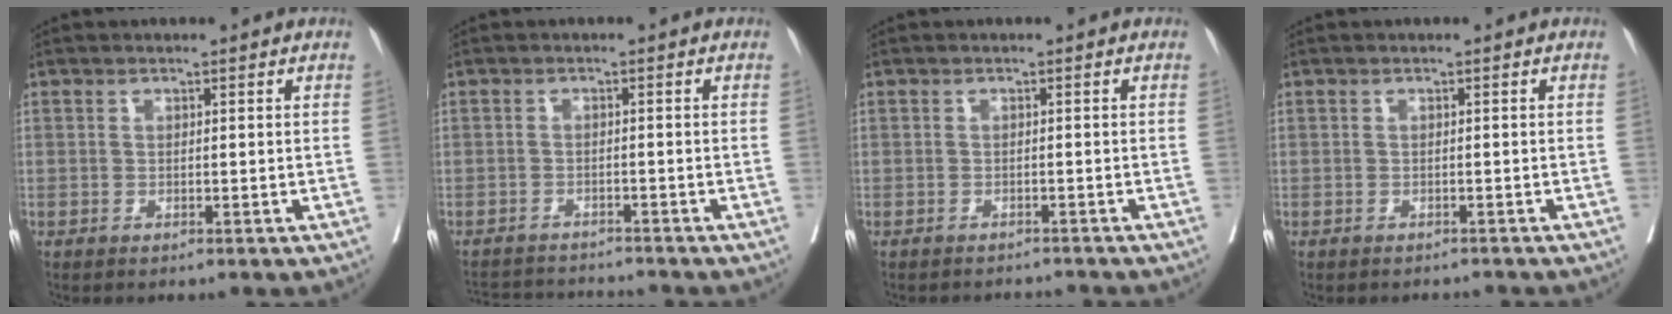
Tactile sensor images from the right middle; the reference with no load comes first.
{"total": 7.3, "force": [-7.2, 0.3, 1.0], "torque": [-0.016, -0.001, -0.110]}
{"total": 3.4, "force": [-3.4, 0.5, -0.1], "torque": [0.007, -0.007, -0.045]}
{"total": 1.7, "force": [-1.6, 0.5, 0.0], "torque": [-0.001, -0.004, -0.023]}